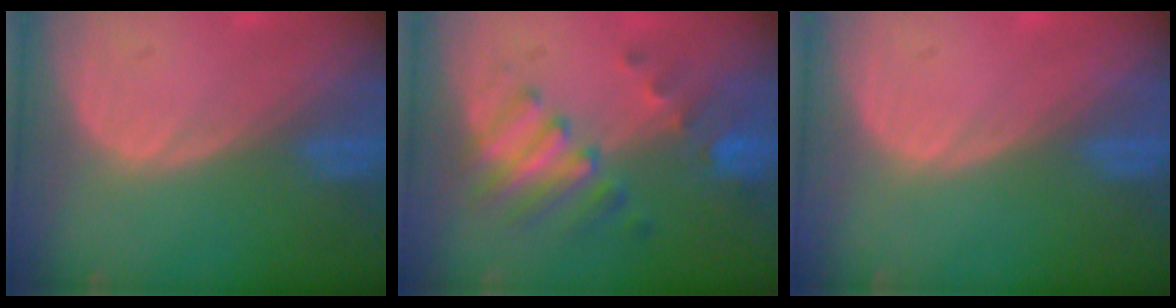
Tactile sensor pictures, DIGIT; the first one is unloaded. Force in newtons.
{"total": 7.7, "press": 6.9, "slide": 3.3}
{"total": 0.0}